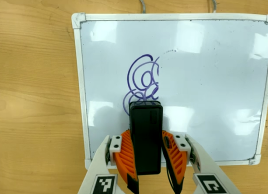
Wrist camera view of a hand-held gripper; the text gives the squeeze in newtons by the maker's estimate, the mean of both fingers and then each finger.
{"total": 6.9, "left": 6.0, "right": 7.8}